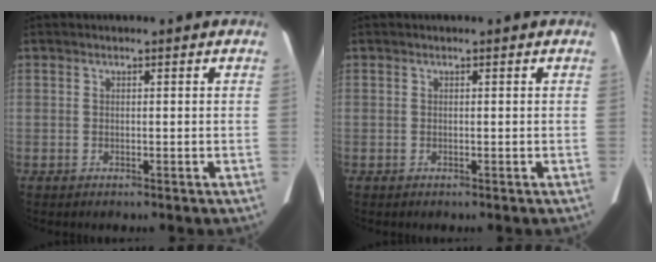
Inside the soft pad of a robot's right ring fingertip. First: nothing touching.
{"total": 0.0}